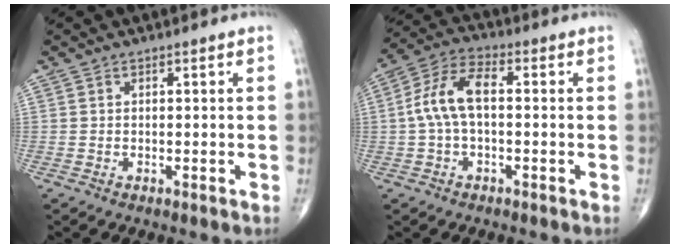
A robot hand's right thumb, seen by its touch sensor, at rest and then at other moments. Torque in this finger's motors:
{"motor_torque": [0.38, 0.31, 0.84, -0.11, 0.07]}